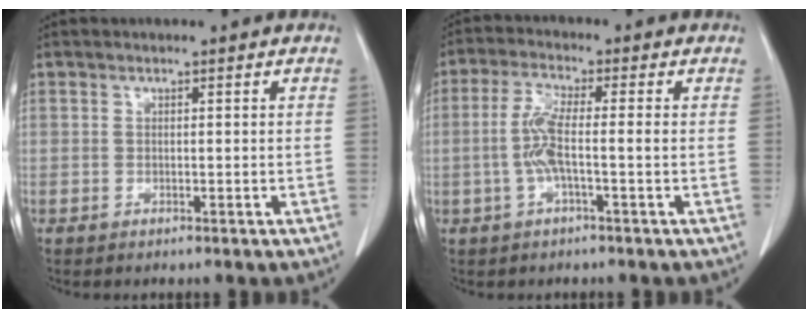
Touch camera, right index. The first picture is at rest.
{"total": 5.3, "force": [-0.7, 0.5, 5.2], "torque": [-0.111, 0.009, -0.015]}